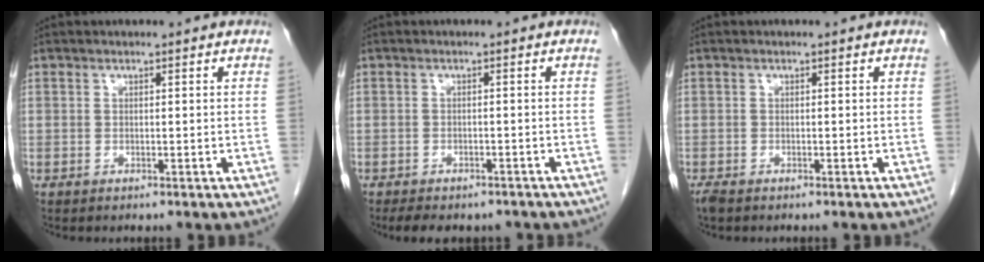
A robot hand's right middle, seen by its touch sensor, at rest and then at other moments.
{"total": 7.6, "force": [-6.3, 3.1, 2.9], "torque": [-0.041, 0.001, -0.079]}
{"total": 1.4, "force": [-1.1, 0.6, 0.7], "torque": [-0.021, -0.005, -0.019]}